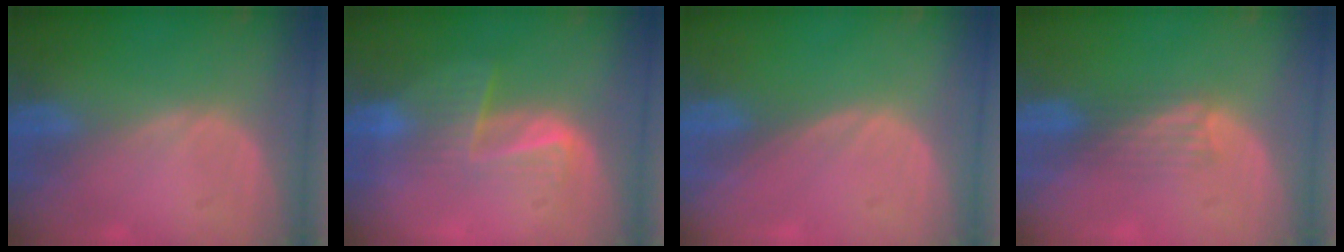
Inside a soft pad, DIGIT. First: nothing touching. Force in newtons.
{"total": 6.8, "press": 5.6, "slide": 4.0}
{"total": 0.0}
{"total": 3.1, "press": 2.9, "slide": 1.1}